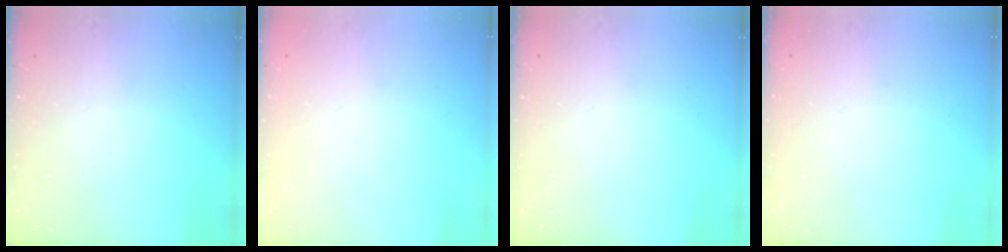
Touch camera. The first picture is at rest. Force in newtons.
{"total": 0.0}
{"total": 0.0}
{"total": 0.0}